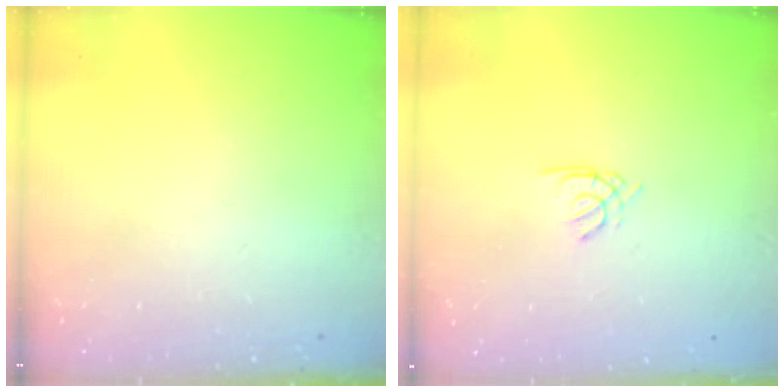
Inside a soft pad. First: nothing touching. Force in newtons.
{"total": 1.5, "press": 1.4, "slide": 0.4}